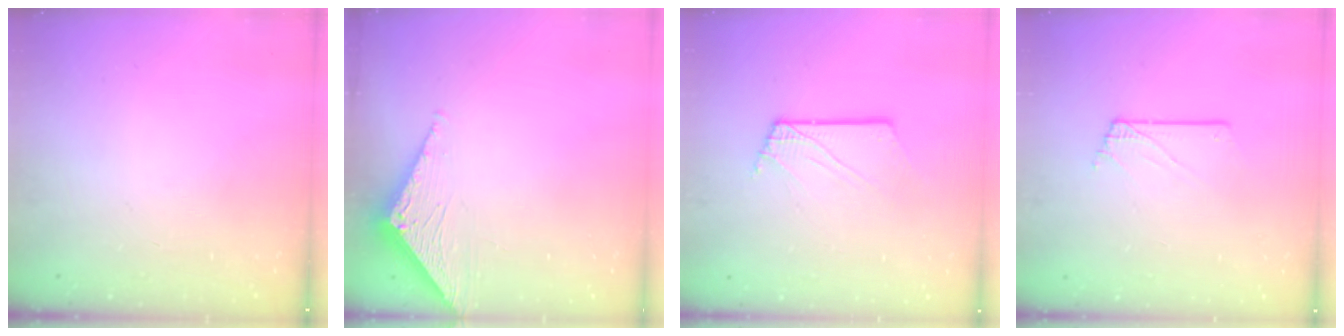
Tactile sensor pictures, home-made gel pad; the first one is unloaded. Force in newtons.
{"total": 3.3, "press": 3.3, "slide": 0.2}
{"total": 2.6, "press": 2.6, "slide": 0.3}
{"total": 1.5, "press": 1.5, "slide": 0.1}